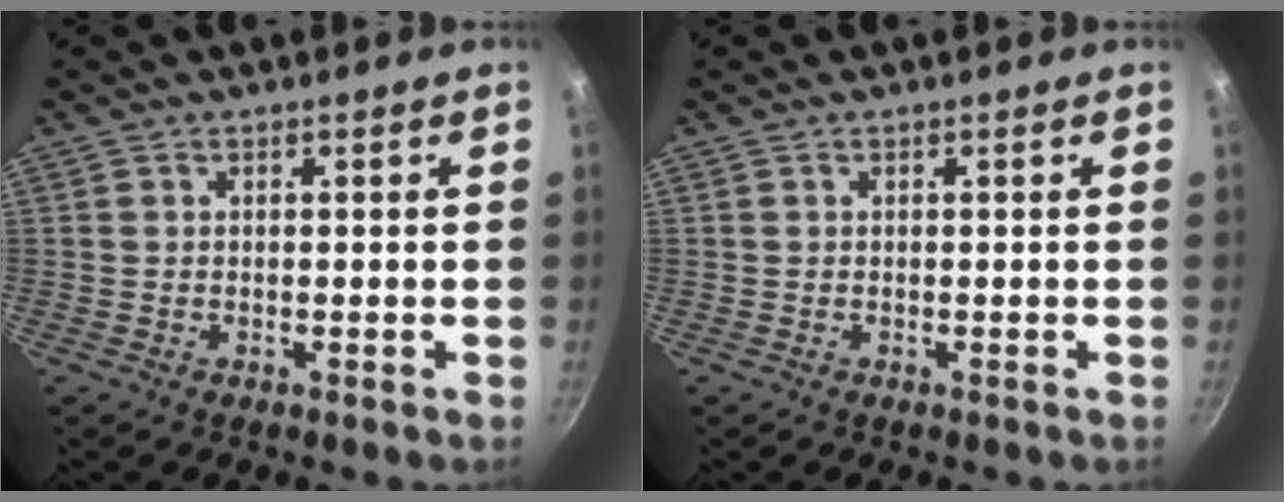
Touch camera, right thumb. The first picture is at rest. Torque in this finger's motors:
{"motor_torque": [-0.19, 0.19, -0.09, -0.16, 0.00]}